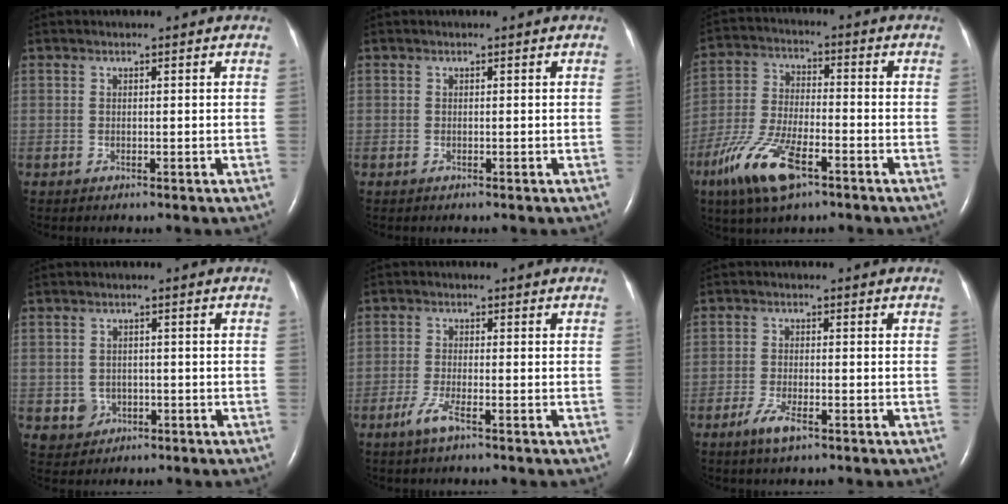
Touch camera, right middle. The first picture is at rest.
{"total": 0.0}
{"total": 11.9, "force": [-6.7, 3.6, 9.1], "torque": [-0.197, -0.013, -0.123]}
{"total": 3.0, "force": [-0.8, 2.8, 0.6], "torque": [-0.007, 0.007, -0.004]}
{"total": 3.1, "force": [-1.9, 0.2, 2.4], "torque": [-0.059, -0.007, -0.041]}
{"total": 3.5, "force": [-2.1, 0.7, 2.7], "torque": [-0.060, -0.005, -0.041]}